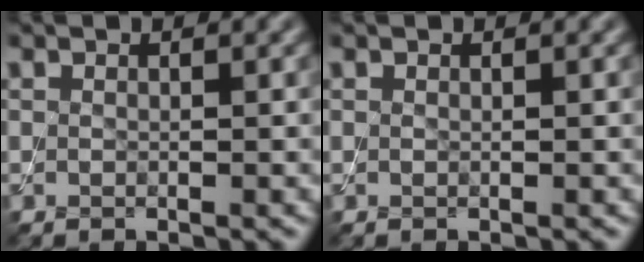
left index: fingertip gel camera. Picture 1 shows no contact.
{"total": 0.0}